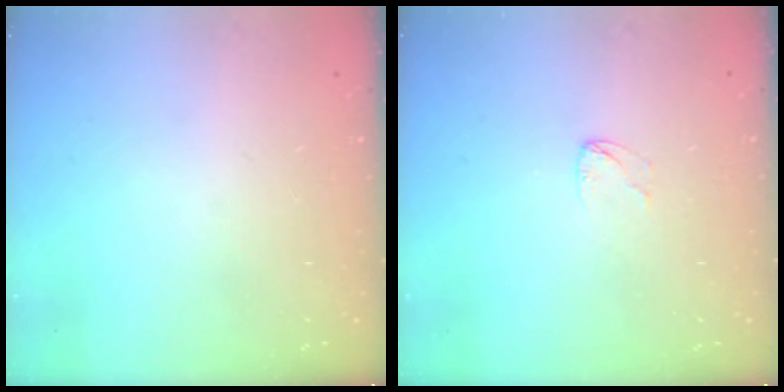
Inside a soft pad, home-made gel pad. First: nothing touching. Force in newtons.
{"total": 2.5, "press": 2.5, "slide": 0.2}